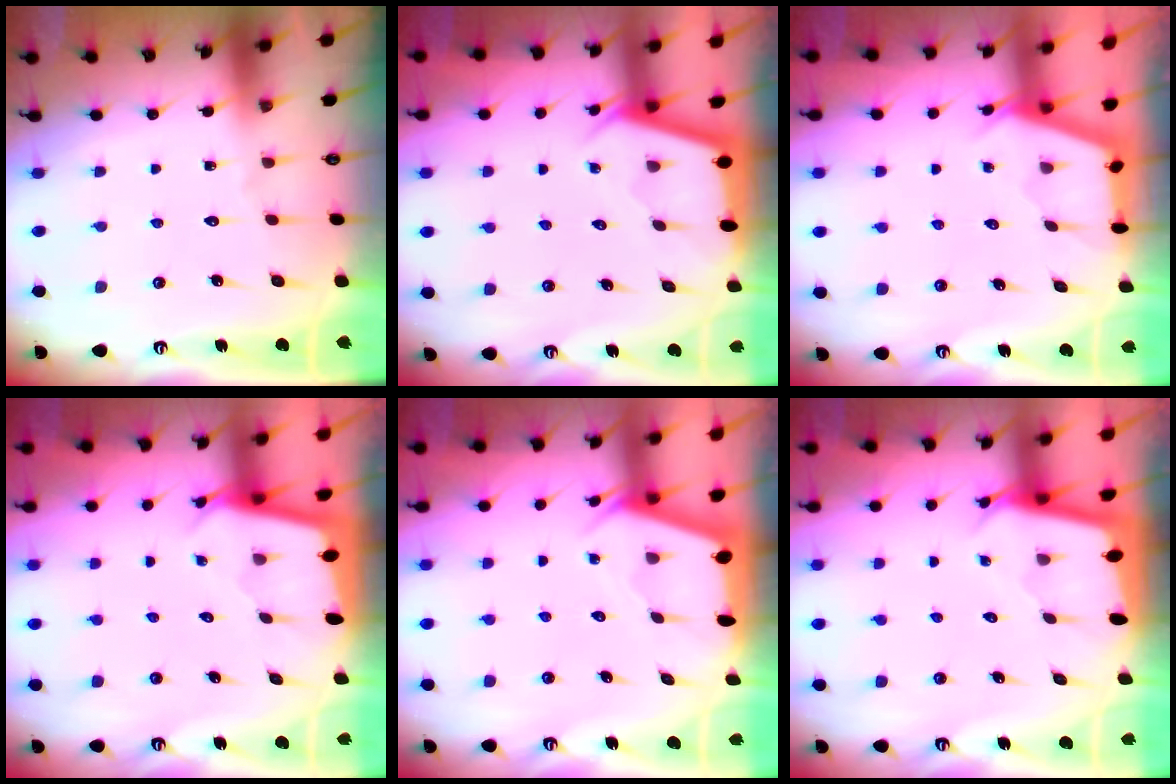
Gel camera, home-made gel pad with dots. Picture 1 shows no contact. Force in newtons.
{"total": 2.7, "press": 2.7, "slide": 0.2}
{"total": 2.8, "press": 2.8, "slide": 0.4}
{"total": 2.5, "press": 2.5, "slide": 0.1}
{"total": 2.5, "press": 2.5, "slide": 0.3}
{"total": 2.4, "press": 2.4, "slide": 0.2}